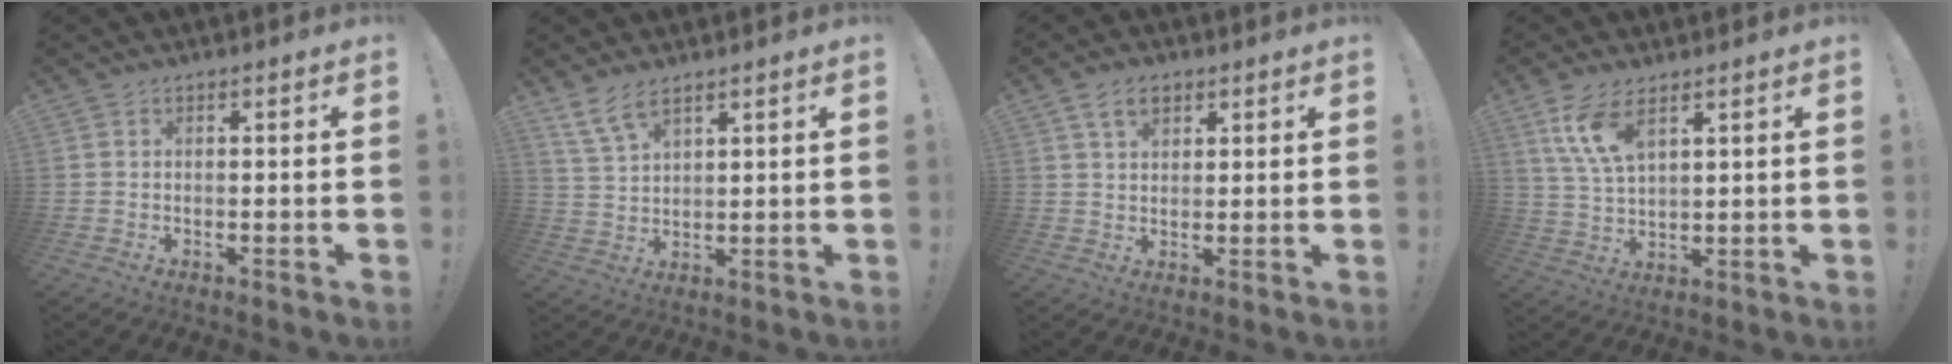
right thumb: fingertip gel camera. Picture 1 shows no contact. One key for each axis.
{"total": 7.3, "fx": 5.3, "fy": 3.0, "fz": 4.0, "tx": -0.079, "ty": -0.021, "tz": 0.103}
{"total": 6.3, "fx": 3.3, "fy": 4.0, "fz": 3.6, "tx": -0.062, "ty": -0.001, "tz": 0.063}
{"total": 9.9, "fx": 5.9, "fy": 4.1, "fz": 6.8, "tx": -0.135, "ty": -0.020, "tz": 0.109}